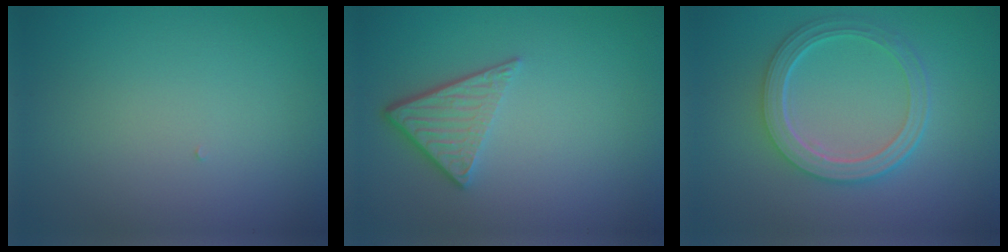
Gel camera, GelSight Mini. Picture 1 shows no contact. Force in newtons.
{"total": 3.7, "press": 2.7, "slide": 2.5}
{"total": 5.2, "press": 3.9, "slide": 3.5}